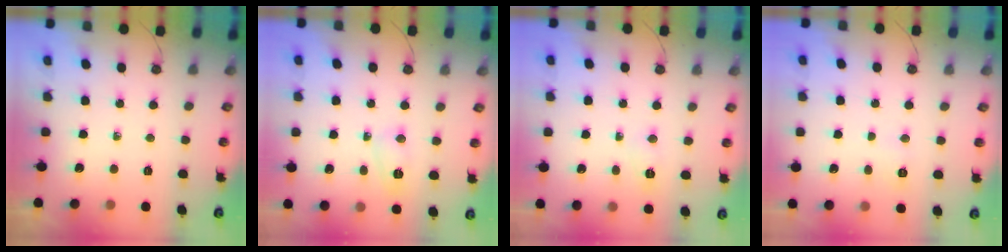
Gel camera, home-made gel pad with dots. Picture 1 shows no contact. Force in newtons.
{"total": 3.5, "press": 3.4, "slide": 1.0}
{"total": 3.1, "press": 2.9, "slide": 1.1}
{"total": 3.6, "press": 3.5, "slide": 0.8}